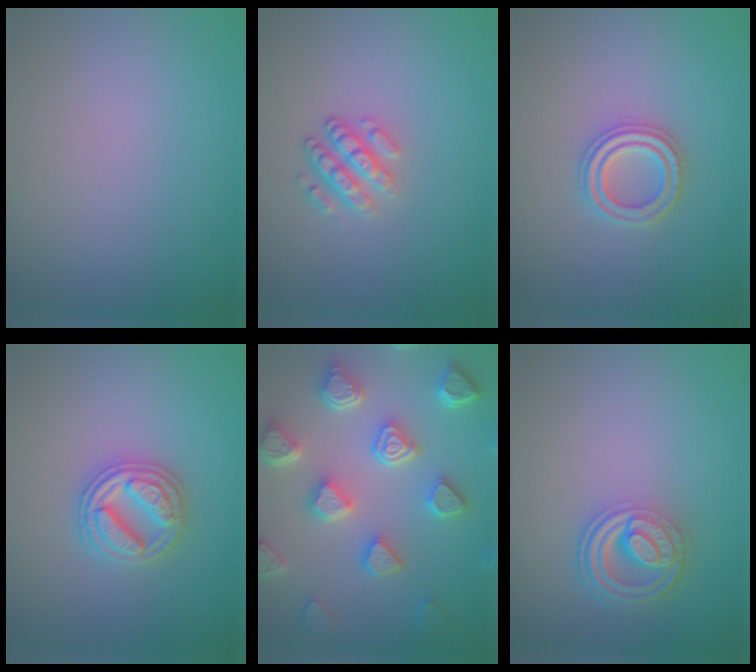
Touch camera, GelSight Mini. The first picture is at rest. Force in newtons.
{"total": 2.5, "press": 2.3, "slide": 0.9}
{"total": 2.4, "press": 2.4, "slide": 0.4}
{"total": 4.4, "press": 4.3, "slide": 0.5}
{"total": 7.1, "press": 5.7, "slide": 4.2}
{"total": 4.5, "press": 3.4, "slide": 3.0}